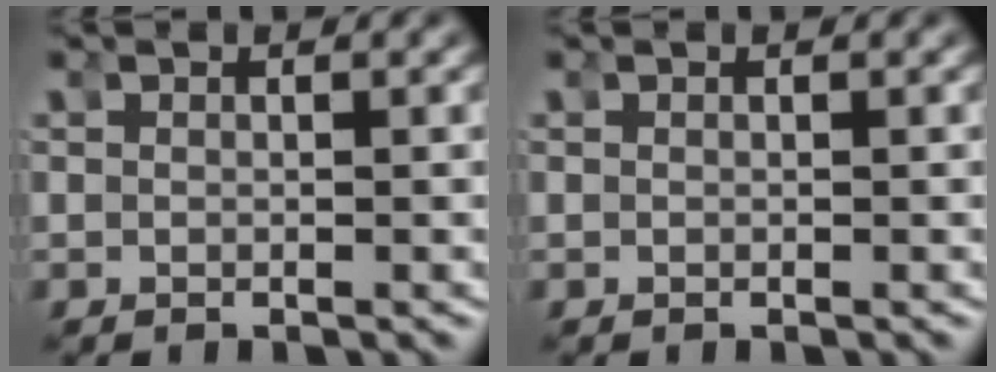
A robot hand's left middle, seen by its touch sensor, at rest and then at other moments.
{"total": 0.0}